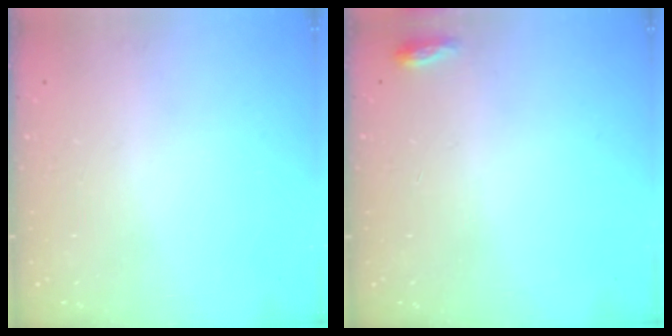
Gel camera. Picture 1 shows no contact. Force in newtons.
{"total": 3.7, "press": 3.5, "slide": 1.2}